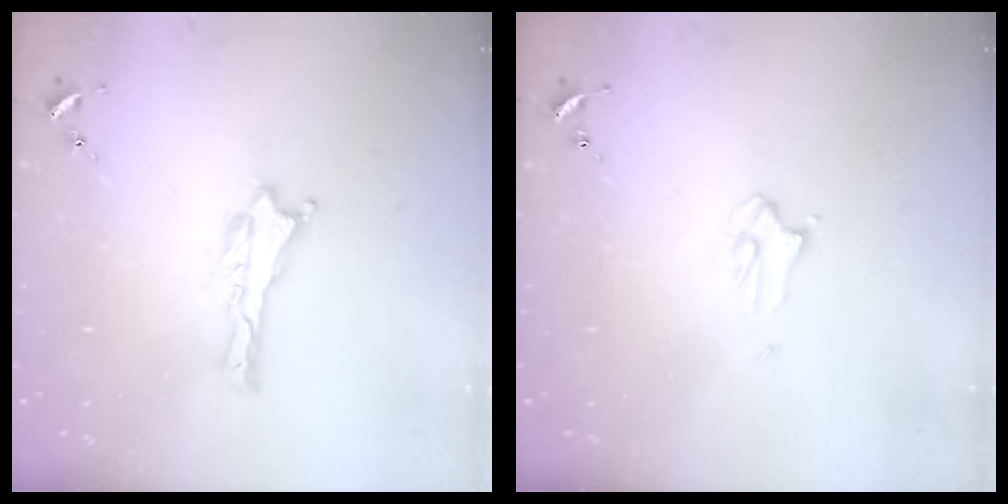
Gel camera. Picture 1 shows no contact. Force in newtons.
{"total": 2.2, "press": 2.2, "slide": 0.2}